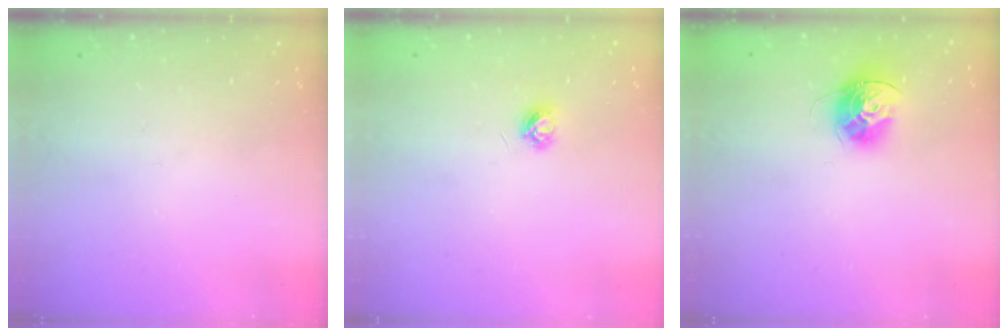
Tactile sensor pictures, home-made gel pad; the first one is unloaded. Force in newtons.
{"total": 3.7, "press": 3.7, "slide": 0.4}
{"total": 12.1, "press": 12.1, "slide": 0.5}